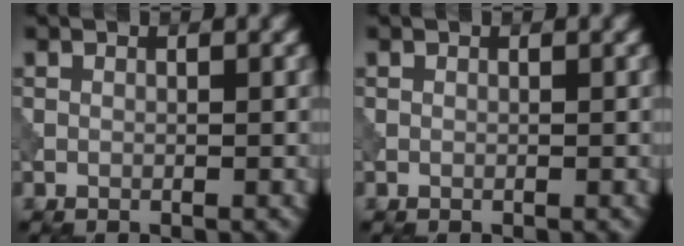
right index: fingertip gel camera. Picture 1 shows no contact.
{"total": 0.0}